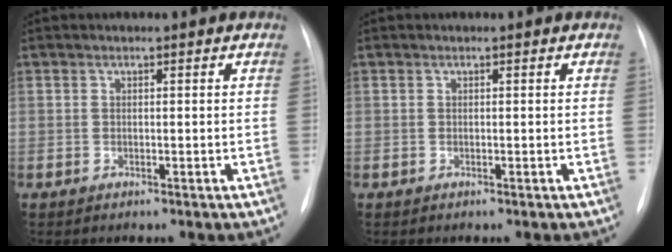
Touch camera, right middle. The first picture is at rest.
{"total": 0.0}